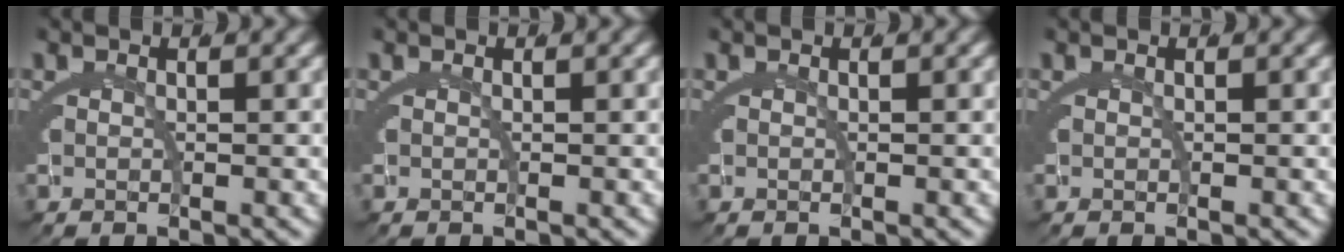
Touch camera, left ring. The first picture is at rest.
{"total": 0.0}
{"total": 0.0}
{"total": 0.0}